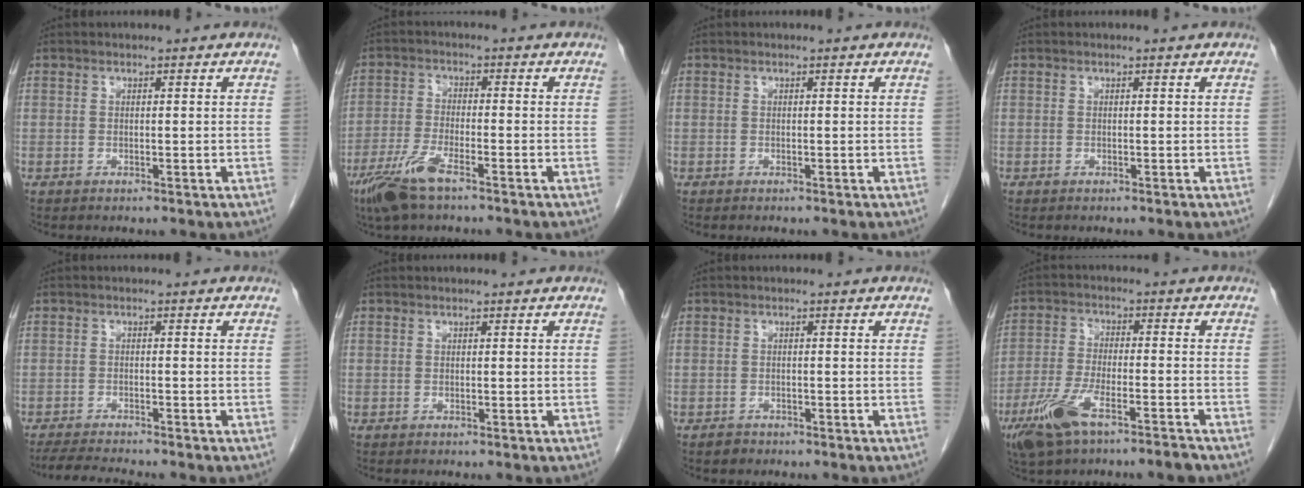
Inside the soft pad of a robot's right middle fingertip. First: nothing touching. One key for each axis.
{"total": 7.0, "fx": -4.7, "fy": 1.1, "fz": 5.1, "tx": -0.115, "ty": -0.015, "tz": -0.090}
{"total": 0.0}
{"total": 0.0}
{"total": 4.5, "fx": -4.3, "fy": -0.4, "fz": 1.5, "tx": -0.024, "ty": -0.021, "tz": -0.074}
{"total": 0.0}
{"total": 1.2, "fx": -0.9, "fy": 0.7, "fz": 0.1, "tx": -0.003, "ty": 0.002, "tz": -0.016}
{"total": 9.5, "fx": -6.4, "fy": 1.8, "fz": 6.9, "tx": -0.141, "ty": -0.011, "tz": -0.116}